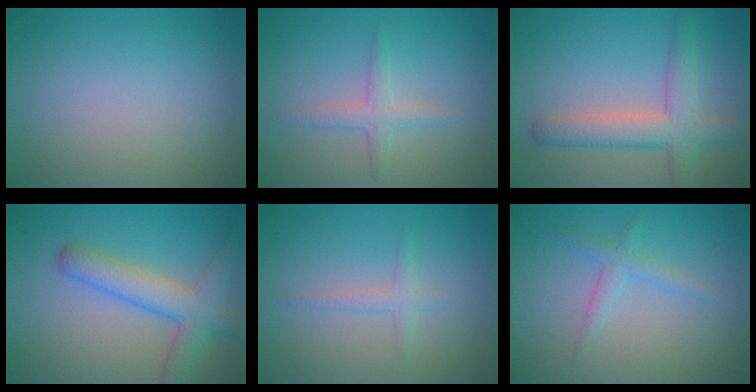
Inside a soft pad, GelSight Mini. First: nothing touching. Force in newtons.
{"total": 1.9, "press": 1.9, "slide": 0.1}
{"total": 4.7, "press": 4.7, "slide": 0.2}
{"total": 5.0, "press": 5.0, "slide": 0.2}
{"total": 1.3, "press": 1.3, "slide": 0.1}
{"total": 1.7, "press": 1.7, "slide": 0.0}